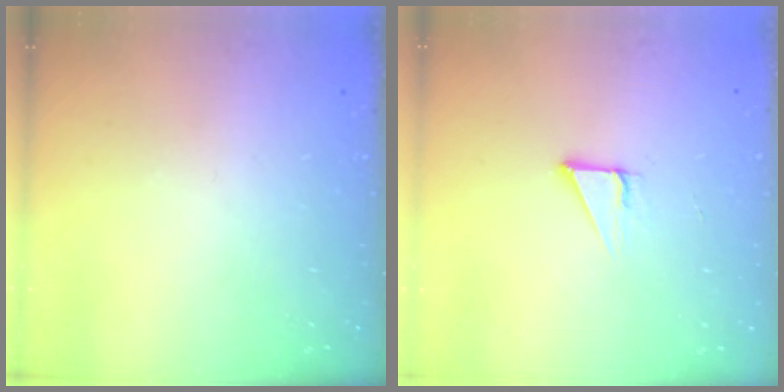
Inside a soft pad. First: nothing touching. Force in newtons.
{"total": 2.8, "press": 2.8, "slide": 0.2}